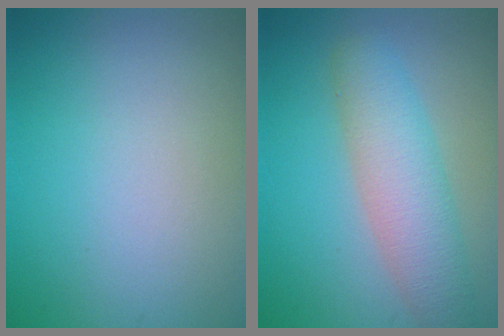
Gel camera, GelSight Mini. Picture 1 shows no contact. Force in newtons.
{"total": 5.2, "press": 5.2, "slide": 0.2}